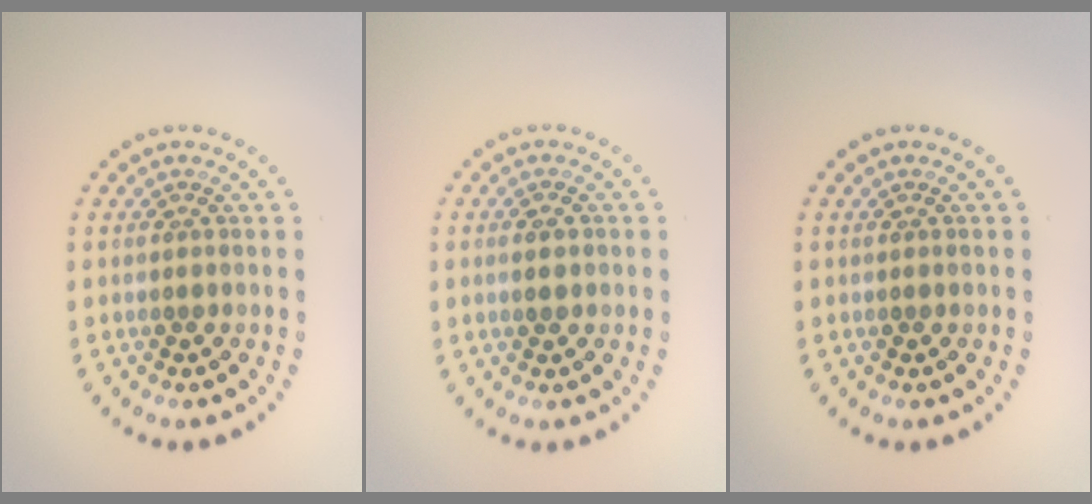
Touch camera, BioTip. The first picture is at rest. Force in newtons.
{"total": 1.7, "press": 1.7, "slide": 0.0}
{"total": 0.0}